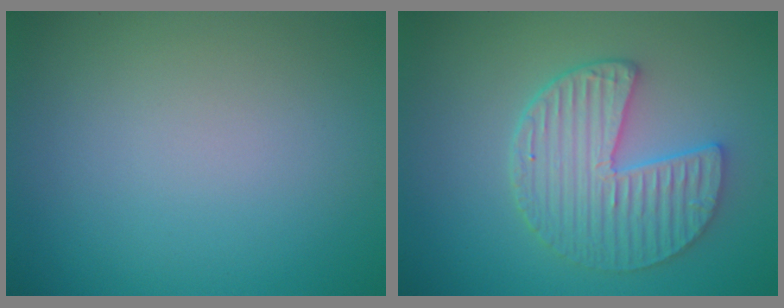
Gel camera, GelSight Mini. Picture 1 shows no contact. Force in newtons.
{"total": 4.9, "press": 4.2, "slide": 2.5}